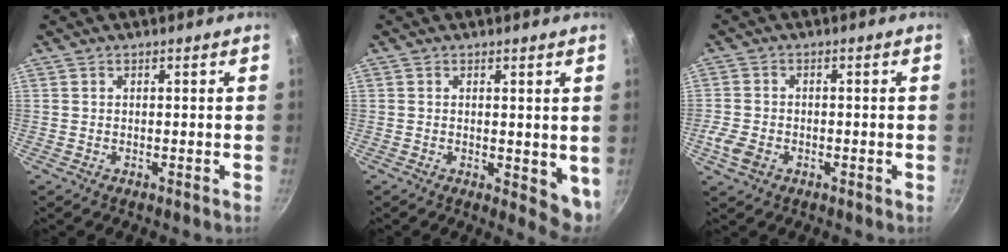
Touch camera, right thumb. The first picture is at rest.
{"total": 5.6, "force": [0.3, 2.7, 4.9], "torque": [-0.061, -0.017, 0.005]}
{"total": 4.7, "force": [-1.8, 3.4, 2.7], "torque": [-0.058, 0.012, -0.036]}